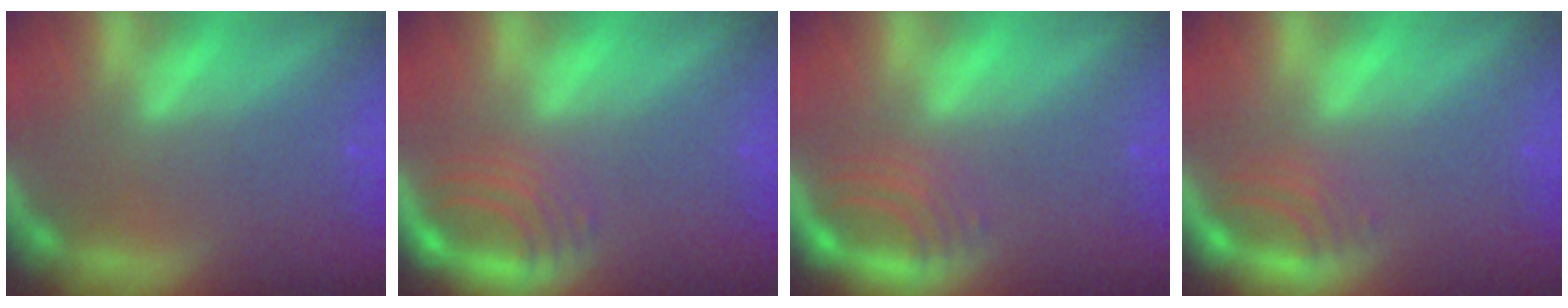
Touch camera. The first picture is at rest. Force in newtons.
{"total": 4.0}
{"total": 3.4}
{"total": 2.5}